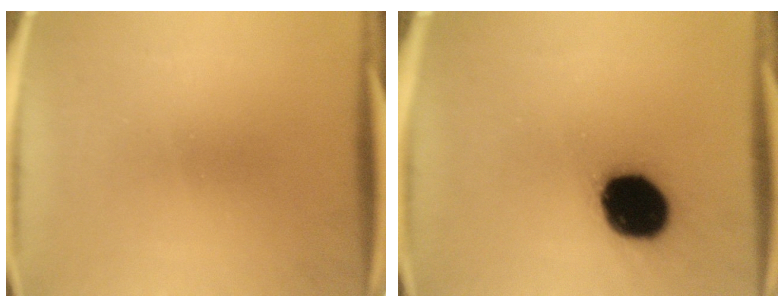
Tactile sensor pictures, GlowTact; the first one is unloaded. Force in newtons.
{"total": 19.6}